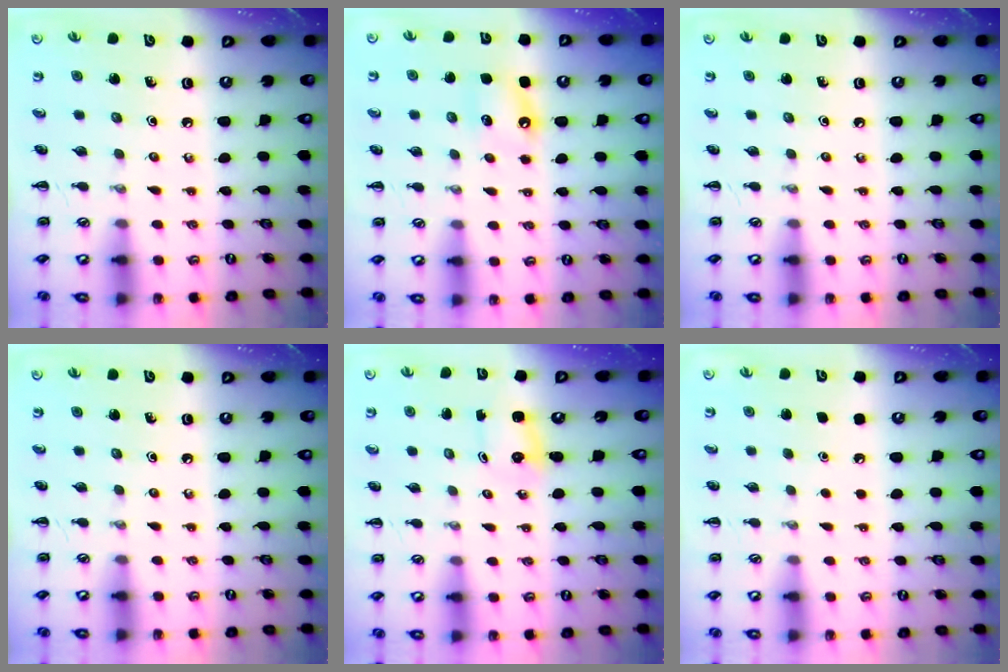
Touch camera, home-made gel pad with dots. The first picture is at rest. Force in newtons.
{"total": 5.1, "press": 4.9, "slide": 1.4}
{"total": 0.0}
{"total": 0.0}
{"total": 2.2, "press": 2.1, "slide": 0.8}
{"total": 1.8, "press": 1.8, "slide": 0.1}